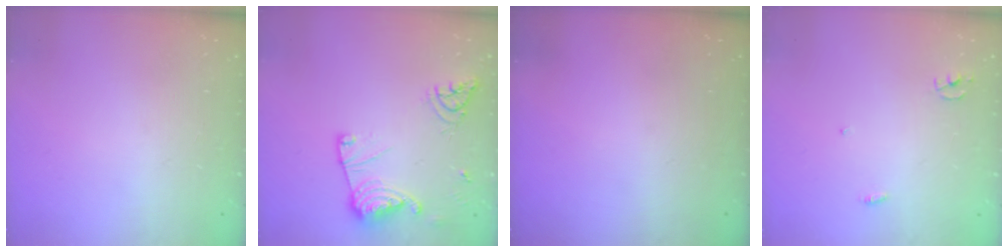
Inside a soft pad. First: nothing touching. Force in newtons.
{"total": 15.0, "press": 14.9, "slide": 1.5}
{"total": 0.0}
{"total": 2.3, "press": 2.3, "slide": 0.1}